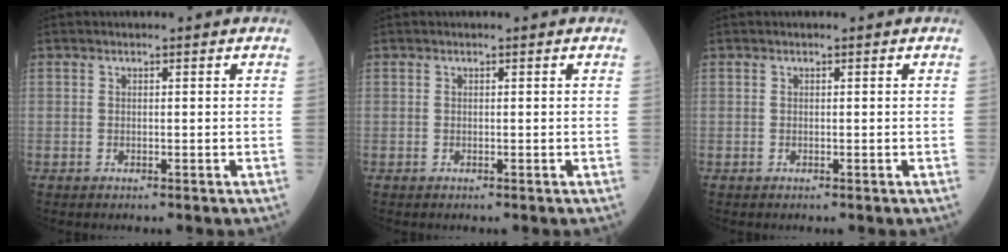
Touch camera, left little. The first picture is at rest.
{"total": 0.0}
{"total": 0.0}